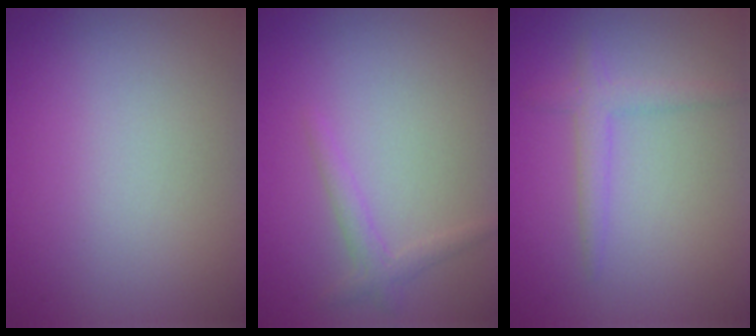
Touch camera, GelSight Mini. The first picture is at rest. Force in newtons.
{"total": 1.5, "press": 1.5, "slide": 0.1}
{"total": 2.1, "press": 2.1, "slide": 0.0}